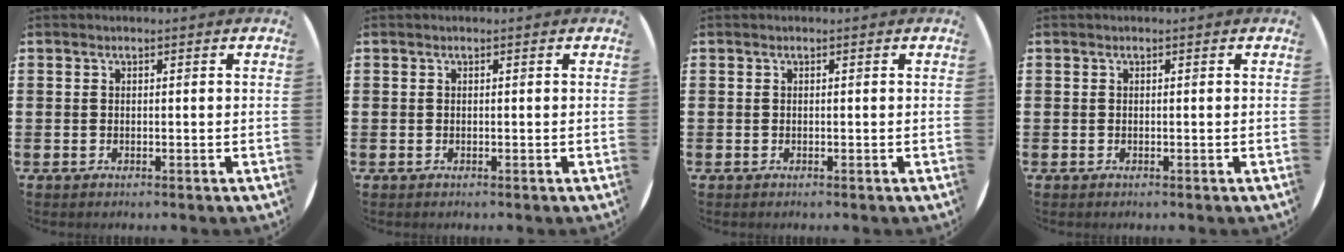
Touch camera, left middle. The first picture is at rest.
{"total": 0.0}
{"total": 0.0}
{"total": 0.0}